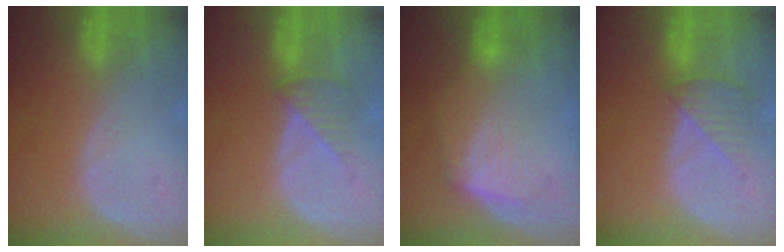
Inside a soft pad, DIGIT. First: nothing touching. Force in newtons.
{"total": 3.4, "press": 3.3, "slide": 0.8}
{"total": 6.3, "press": 6.1, "slide": 1.6}
{"total": 4.2, "press": 3.9, "slide": 1.6}